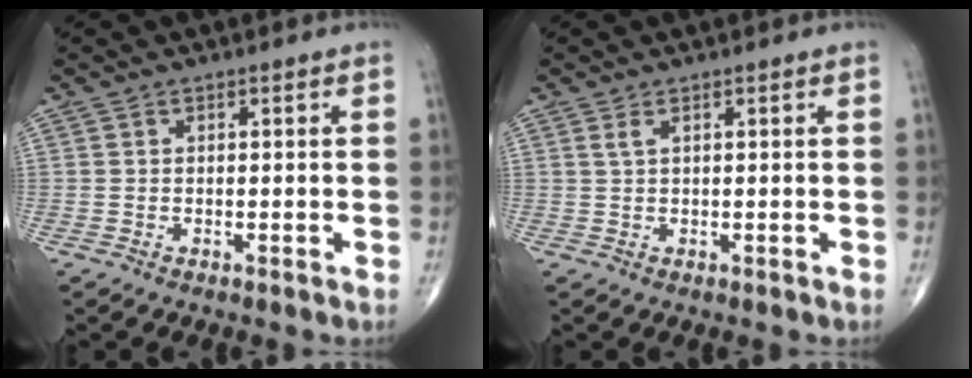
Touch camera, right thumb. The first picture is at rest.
{"total": 1.0, "force": [0.6, 0.3, 0.8], "torque": [-0.021, 0.006, 0.013]}